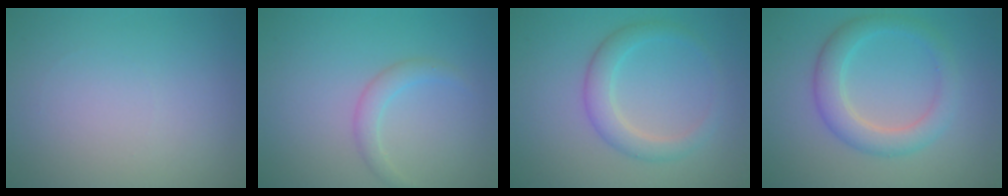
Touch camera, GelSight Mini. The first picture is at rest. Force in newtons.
{"total": 1.6, "press": 1.6, "slide": 0.1}
{"total": 2.9, "press": 2.9, "slide": 0.1}
{"total": 3.7, "press": 3.7, "slide": 0.1}